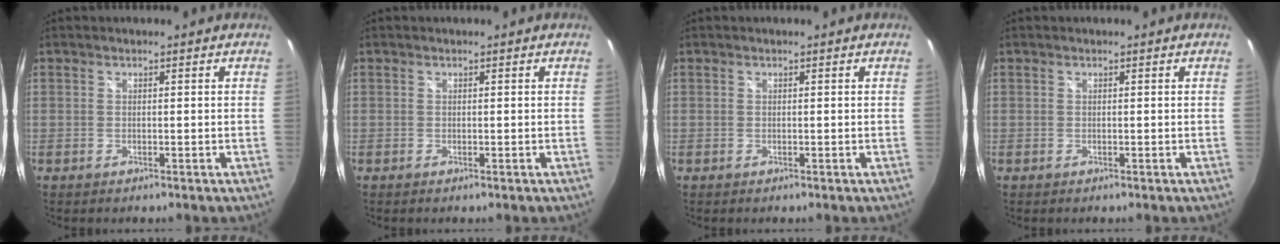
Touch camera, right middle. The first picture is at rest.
{"total": 0.0}
{"total": 0.0}
{"total": 0.0}